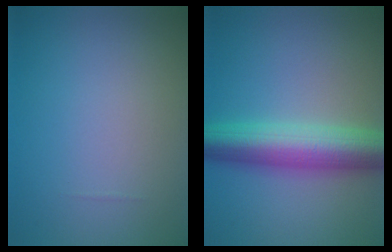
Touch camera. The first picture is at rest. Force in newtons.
{"total": 7.5, "press": 7.5, "slide": 0.1}